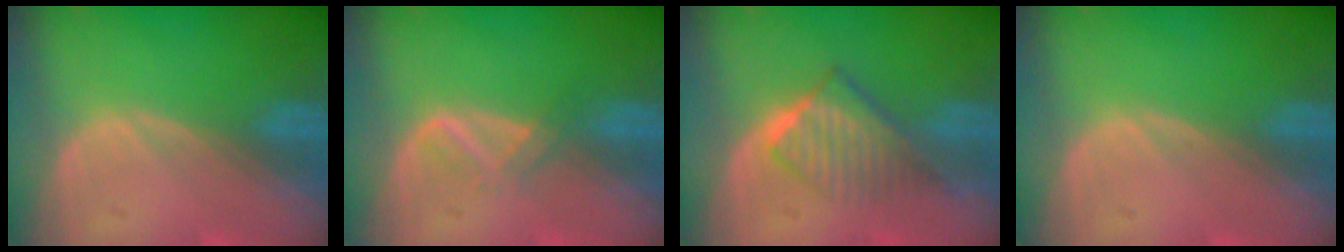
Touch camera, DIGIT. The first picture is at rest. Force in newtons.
{"total": 2.1, "press": 2.1, "slide": 0.2}
{"total": 6.5, "press": 5.7, "slide": 3.1}
{"total": 0.0}